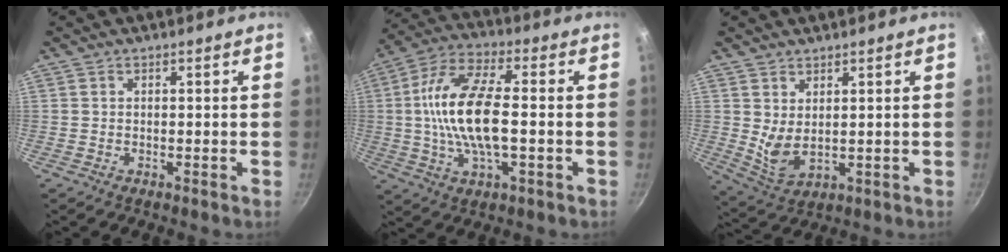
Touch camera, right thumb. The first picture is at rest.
{"total": 16.2, "force": [-0.5, 6.6, 14.8], "torque": [-0.282, 0.023, -0.025]}
{"total": 5.3, "force": [1.9, 2.7, 4.1], "torque": [-0.070, -0.033, 0.046]}